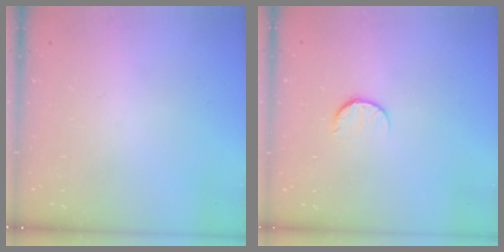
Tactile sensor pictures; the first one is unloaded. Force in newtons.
{"total": 6.9, "press": 6.9, "slide": 0.6}